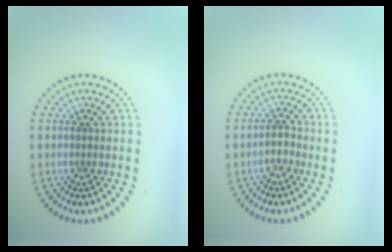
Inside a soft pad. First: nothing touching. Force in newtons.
{"total": 1.4, "press": 1.1, "slide": 0.8}